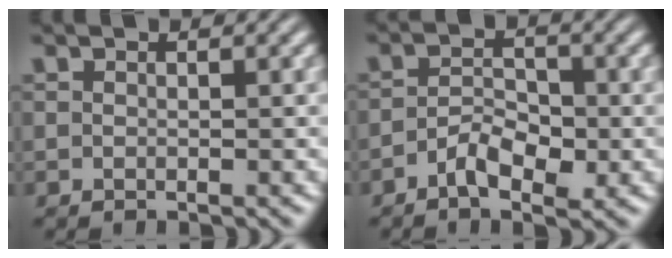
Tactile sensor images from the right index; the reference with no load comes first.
{"total": 2.8, "force": [-1.8, 0.9, 2.0], "torque": [-0.015, -0.002, -0.034]}